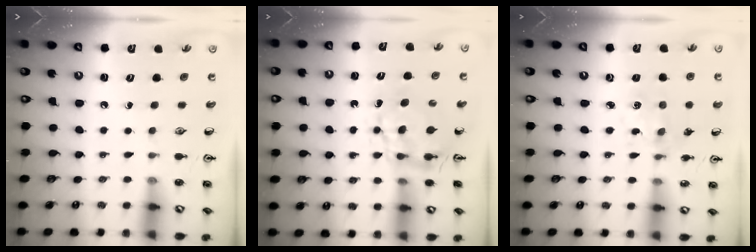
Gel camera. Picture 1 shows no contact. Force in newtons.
{"total": 7.2, "press": 7.2, "slide": 0.6}
{"total": 1.6, "press": 1.6, "slide": 0.3}